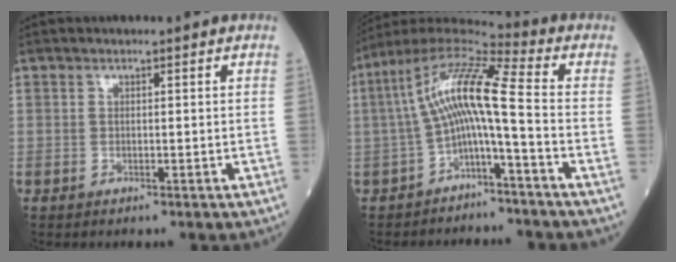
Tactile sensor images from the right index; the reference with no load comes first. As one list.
[{"total": 10.5, "force": [-1.8, 0.6, 10.4], "torque": [-0.198, 0.044, -0.038]}]